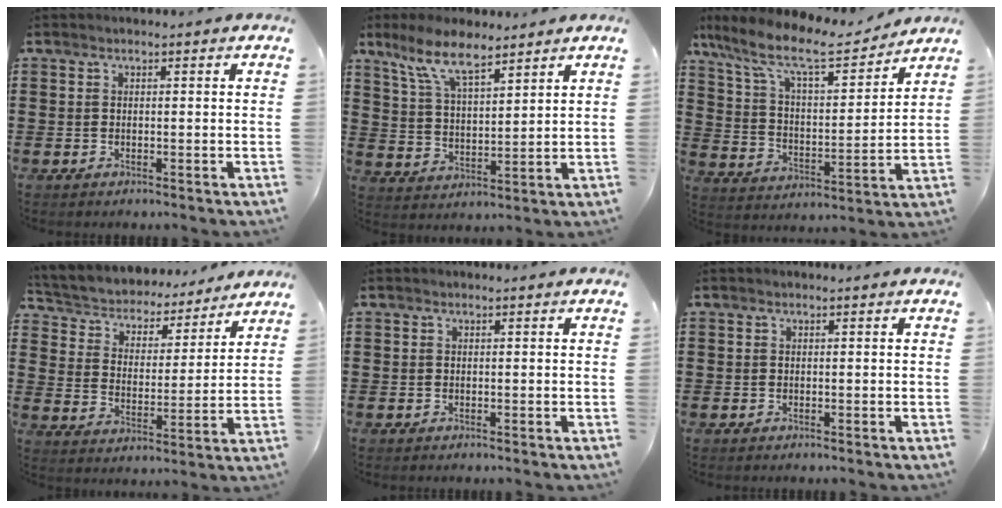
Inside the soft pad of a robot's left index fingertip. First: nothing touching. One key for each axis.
{"total": 8.9, "fx": 6.9, "fy": 2.4, "fz": 5.0, "tx": -0.118, "ty": -0.010, "tz": 0.127}
{"total": 10.7, "fx": 8.7, "fy": 2.1, "fz": 5.8, "tx": -0.146, "ty": -0.047, "tz": 0.147}
{"total": 4.1, "fx": 3.9, "fy": 1.2, "fz": 0.1, "tx": -0.029, "ty": -0.032, "tz": 0.061}
{"total": 0.0}
{"total": 0.0}